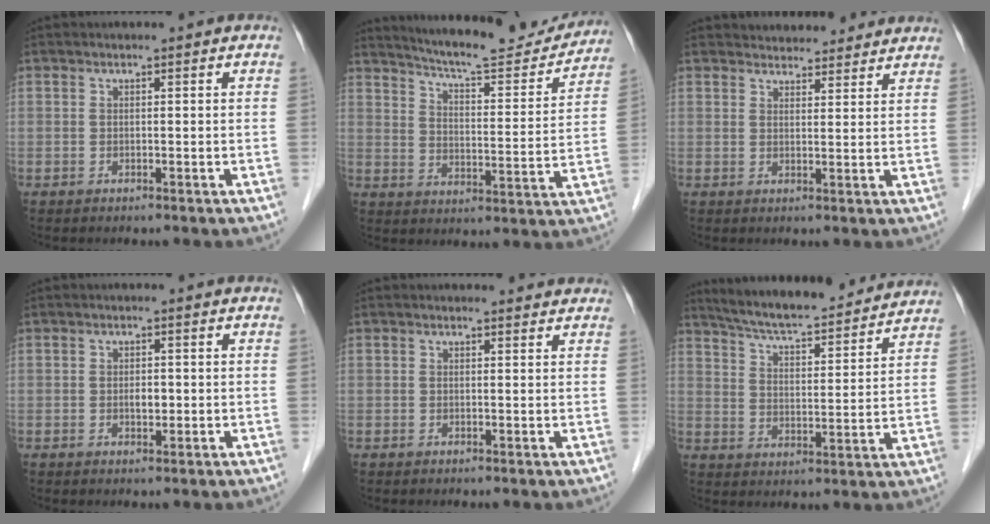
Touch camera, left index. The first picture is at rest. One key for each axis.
{"total": 16.4, "fx": 15.6, "fy": 1.8, "fz": 4.9, "tx": -0.076, "ty": -0.032, "tz": 0.211}
{"total": 7.9, "fx": 7.5, "fy": 2.4, "fz": 1.3, "tx": 0.001, "ty": 0.013, "tz": 0.081}
{"total": 1.6, "fx": -0.5, "fy": 0.8, "fz": 1.3, "tx": -0.022, "ty": -0.004, "tz": -0.007}
{"total": 1.8, "fx": 1.7, "fy": 0.4, "fz": 0.1, "tx": -0.009, "ty": -0.003, "tz": 0.012}
{"total": 18.7, "fx": 17.1, "fy": 2.3, "fz": 7.1, "tx": -0.112, "ty": 0.009, "tz": 0.243}